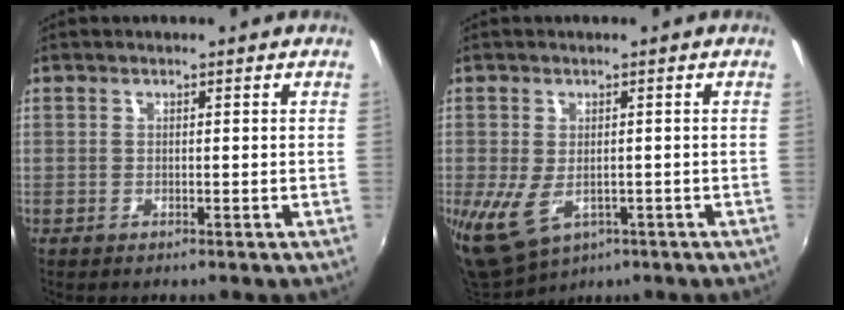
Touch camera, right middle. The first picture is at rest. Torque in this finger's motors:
{"motor_torque": [1.26, 0.23, 1.05, 0.21]}